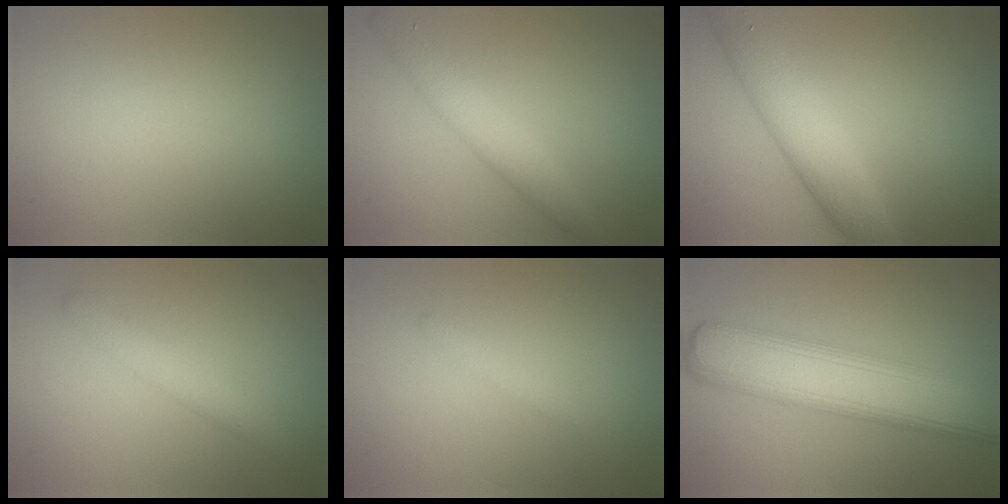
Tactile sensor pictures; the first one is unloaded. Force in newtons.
{"total": 2.6, "press": 2.6, "slide": 0.0}
{"total": 5.3, "press": 5.3, "slide": 0.2}
{"total": 2.1, "press": 2.1, "slide": 0.1}
{"total": 0.9, "press": 0.9, "slide": 0.0}
{"total": 9.2, "press": 9.2, "slide": 0.4}